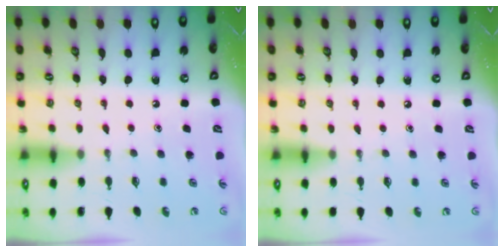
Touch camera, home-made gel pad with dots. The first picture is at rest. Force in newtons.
{"total": 2.5, "press": 2.5, "slide": 0.4}